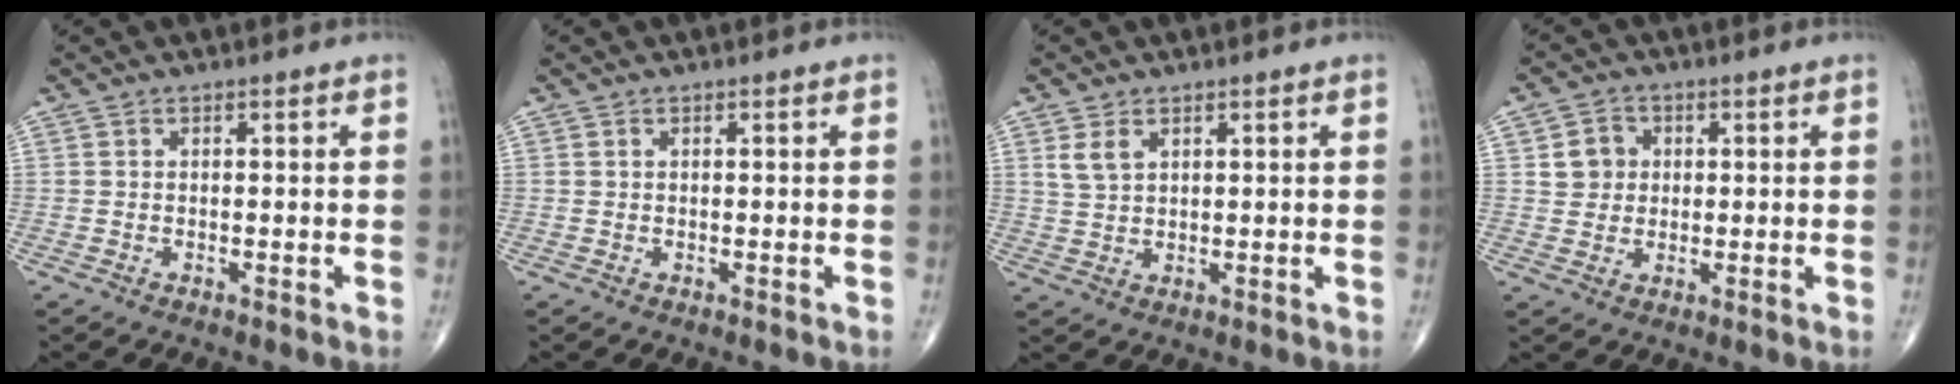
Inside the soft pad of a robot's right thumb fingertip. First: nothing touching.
{"total": 0.0}
{"total": 3.4, "force": [1.7, 2.0, 2.1], "torque": [-0.041, -0.003, 0.042]}
{"total": 4.8, "force": [1.0, 4.3, 1.7], "torque": [-0.003, 0.002, 0.013]}